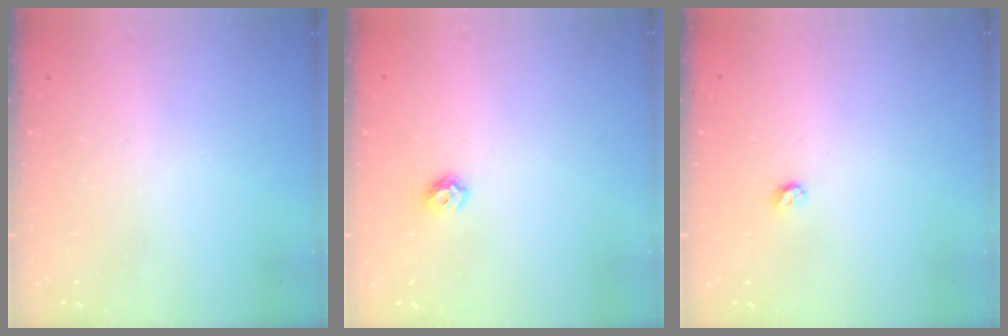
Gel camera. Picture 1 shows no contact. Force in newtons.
{"total": 6.1, "press": 6.1, "slide": 0.8}
{"total": 3.2, "press": 3.2, "slide": 0.5}